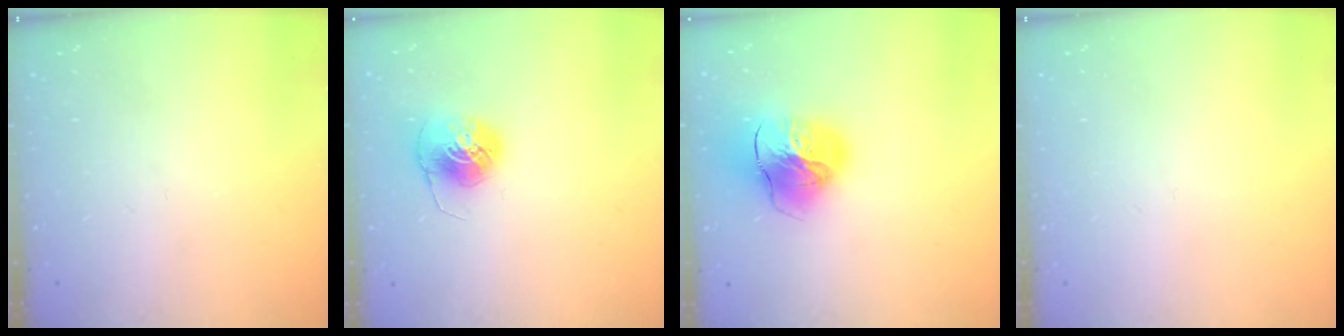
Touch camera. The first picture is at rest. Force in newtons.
{"total": 7.9, "press": 7.9, "slide": 0.3}
{"total": 19.2, "press": 19.0, "slide": 2.1}
{"total": 0.0}